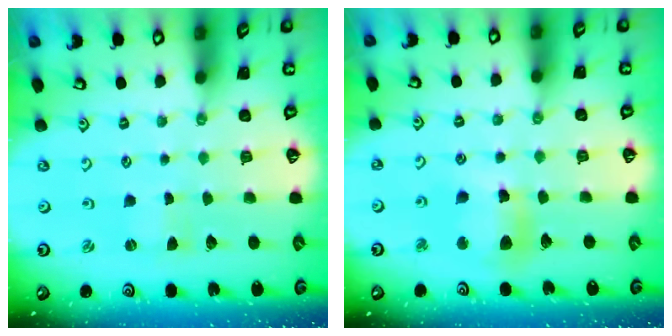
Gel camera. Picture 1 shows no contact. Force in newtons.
{"total": 10.9, "press": 10.7, "slide": 1.9}